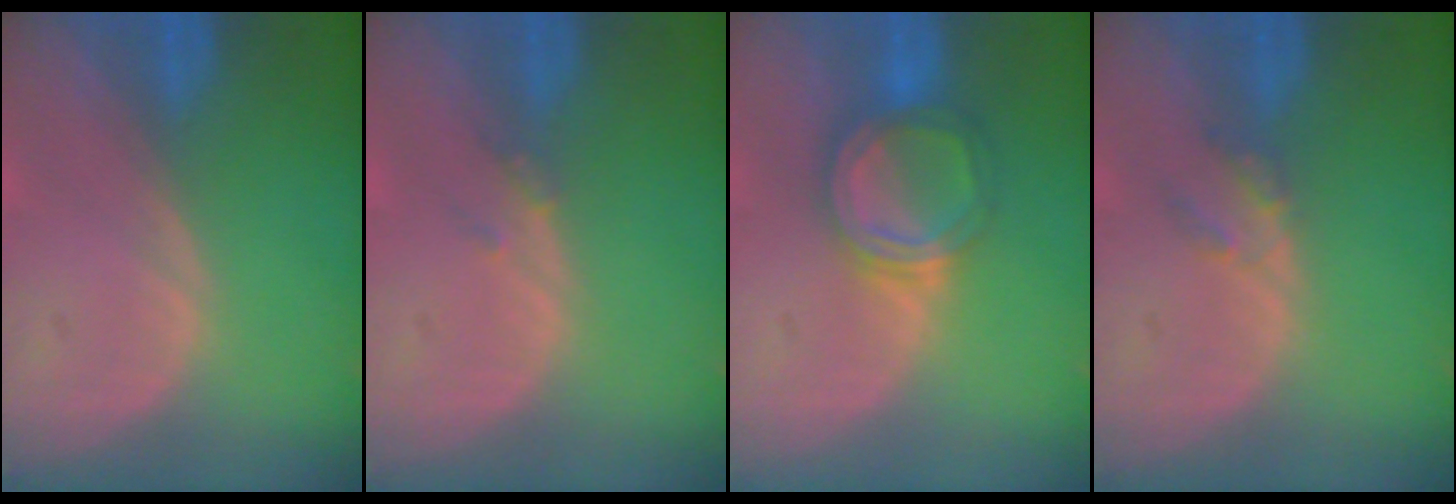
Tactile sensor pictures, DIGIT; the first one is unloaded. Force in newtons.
{"total": 1.3, "press": 1.1, "slide": 0.7}
{"total": 6.5, "press": 5.8, "slide": 3.0}
{"total": 2.2, "press": 2.1, "slide": 0.4}